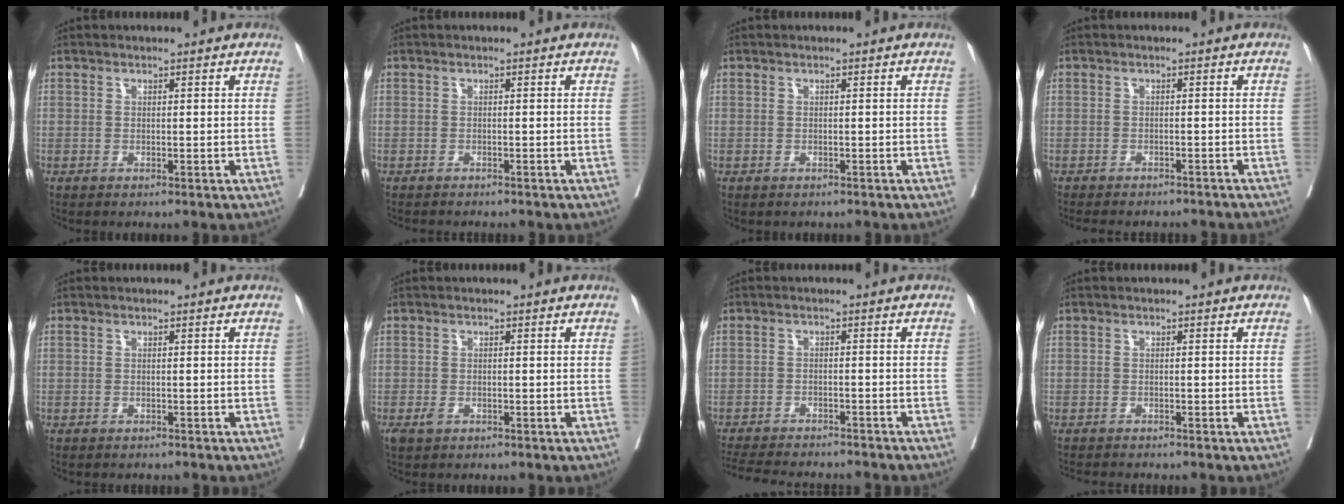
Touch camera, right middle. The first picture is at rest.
{"total": 3.6, "force": [-3.3, 0.8, 1.2], "torque": [-0.016, -0.005, -0.044]}
{"total": 0.6, "force": [-0.6, 0.3, 0.1], "torque": [-0.006, 0.001, -0.011]}
{"total": 11.2, "force": [-10.2, 2.6, 3.8], "torque": [-0.053, -0.002, -0.116]}
{"total": 1.3, "force": [-1.2, 0.5, 0.2], "torque": [-0.009, -0.001, -0.017]}
{"total": 1.6, "force": [-0.8, 1.0, 1.0], "torque": [-0.023, -0.001, -0.009]}
{"total": 14.4, "force": [-13.2, 2.3, 5.3], "torque": [-0.107, -0.018, -0.181]}
{"total": 3.1, "force": [-2.9, 0.4, 1.0], "torque": [-0.012, -0.006, -0.043]}